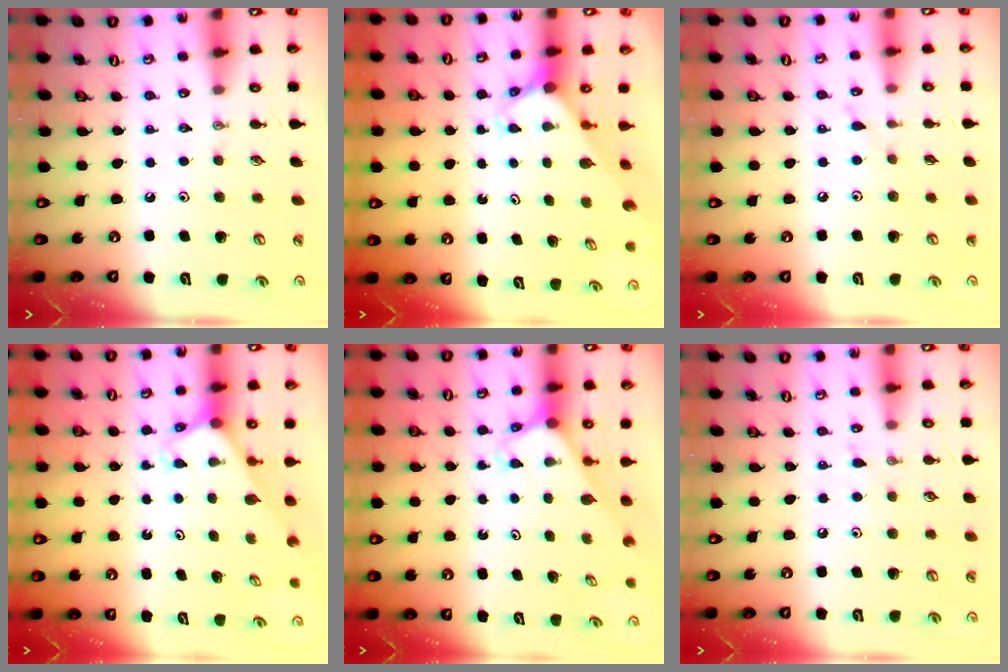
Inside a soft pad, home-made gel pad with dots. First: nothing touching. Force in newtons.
{"total": 3.1, "press": 3.1, "slide": 0.2}
{"total": 5.3, "press": 5.2, "slide": 0.6}
{"total": 2.6, "press": 2.6, "slide": 0.2}
{"total": 2.6, "press": 2.6, "slide": 0.2}
{"total": 4.4, "press": 4.4, "slide": 0.4}